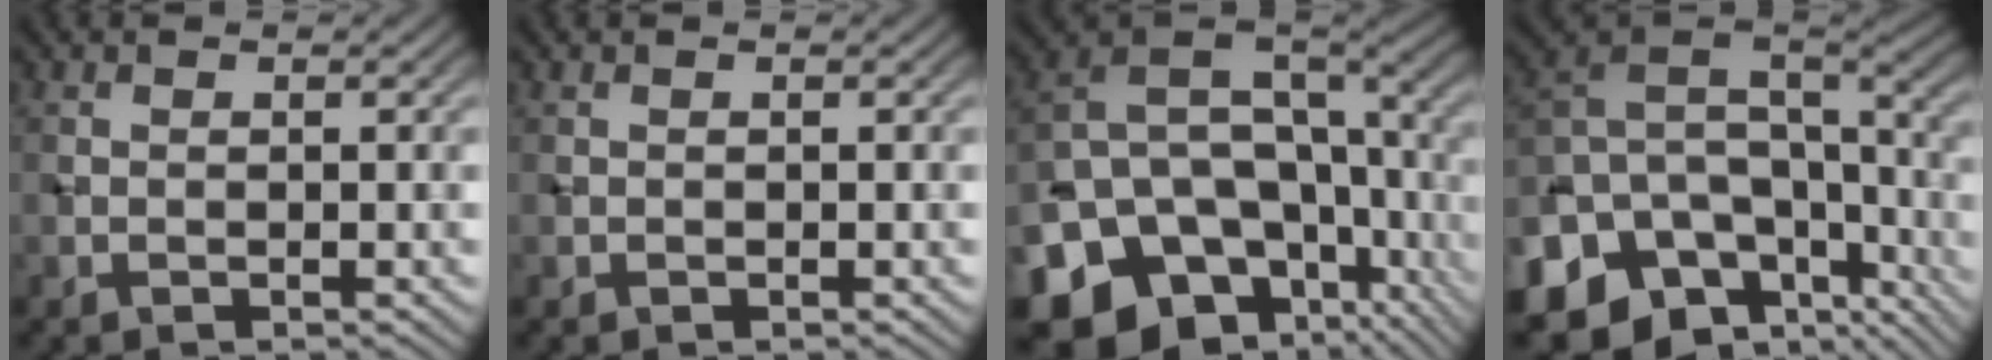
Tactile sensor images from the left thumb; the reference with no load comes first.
{"total": 0.0}
{"total": 19.6, "force": [-7.7, 14.2, 11.1], "torque": [-0.251, -0.023, -0.080]}
{"total": 16.6, "force": [-6.5, 11.6, 10.0], "torque": [-0.253, -0.031, -0.081]}